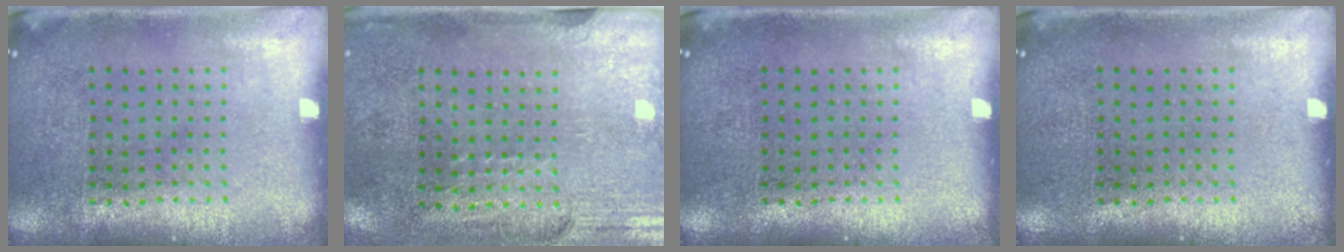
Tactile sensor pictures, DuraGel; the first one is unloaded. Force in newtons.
{"total": 2.9, "press": 2.5, "slide": 1.5}
{"total": 0.0}
{"total": 0.0}